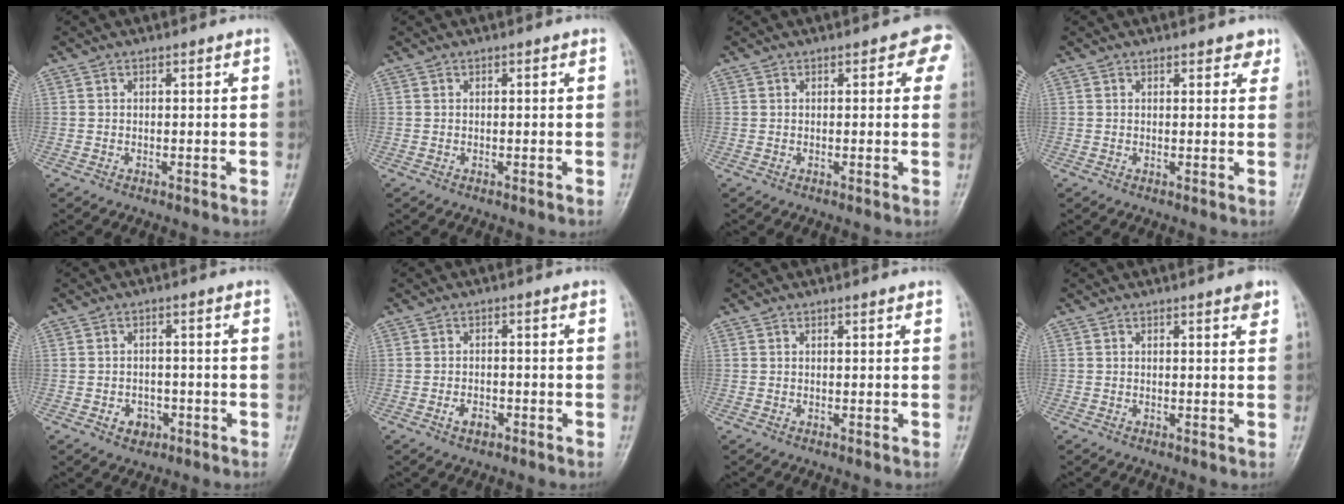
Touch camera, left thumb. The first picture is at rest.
{"total": 0.0}
{"total": 4.2, "force": [1.7, 2.2, 3.2], "torque": [-0.005, 0.001, 0.008]}
{"total": 2.6, "force": [1.8, 1.3, 1.3], "torque": [0.004, -0.007, 0.018]}
{"total": 3.3, "force": [-1.6, 2.6, 1.3], "torque": [-0.004, 0.011, -0.019]}
{"total": 2.3, "force": [-1.4, 1.4, 1.3], "torque": [-0.022, 0.008, -0.022]}
{"total": 0.7, "force": [0.5, 0.2, 0.5], "torque": [-0.006, -0.001, 0.005]}
{"total": 2.1, "force": [1.3, 0.5, 1.6], "torque": [-0.017, -0.004, 0.013]}